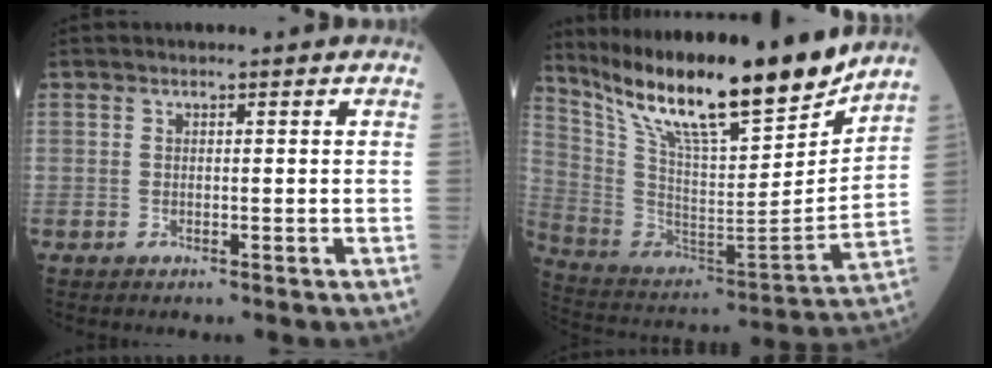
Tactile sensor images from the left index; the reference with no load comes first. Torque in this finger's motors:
{"motor_torque": [1.33, -0.81, 0.37, 0.21]}